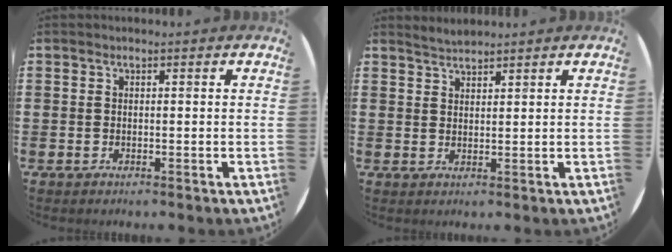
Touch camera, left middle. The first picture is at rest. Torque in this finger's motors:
{"motor_torque": [0.03, -0.03, -0.02, -0.01]}